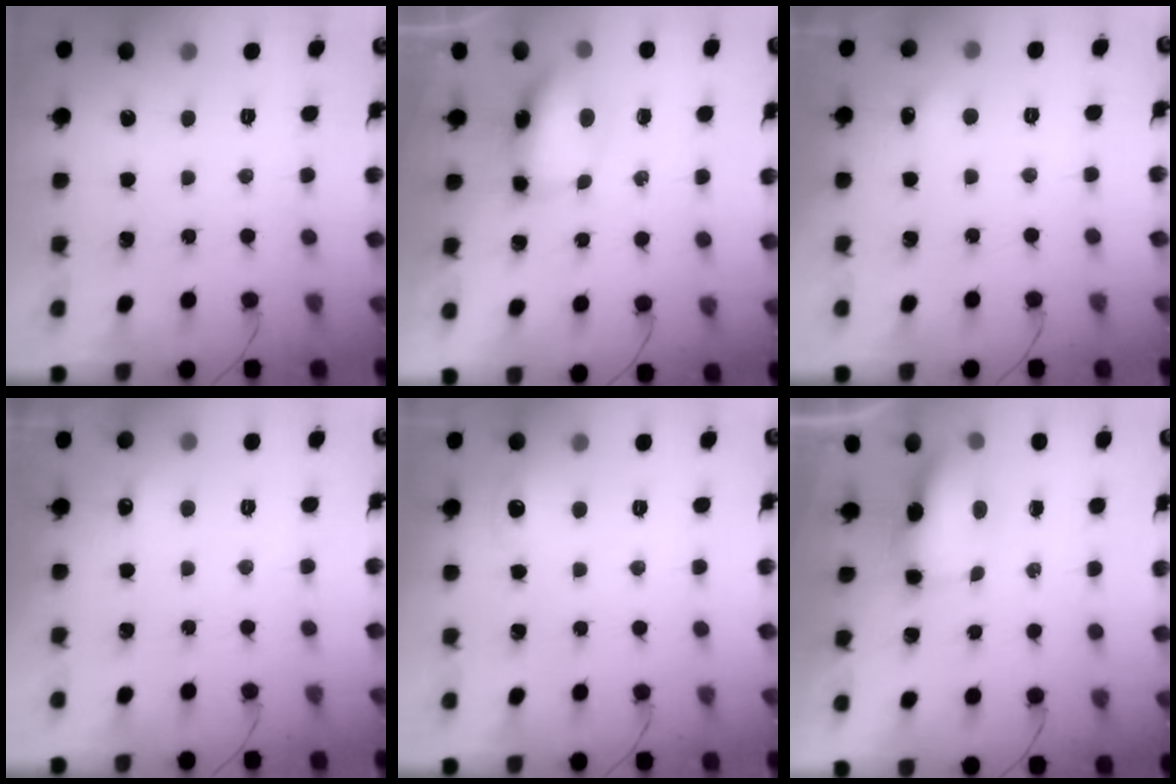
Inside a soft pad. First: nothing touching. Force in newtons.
{"total": 7.3, "press": 7.2, "slide": 0.7}
{"total": 4.8, "press": 4.7, "slide": 1.1}
{"total": 4.2, "press": 4.0, "slide": 1.2}
{"total": 5.5, "press": 5.3, "slide": 1.4}
{"total": 11.6, "press": 8.3, "slide": 8.0}